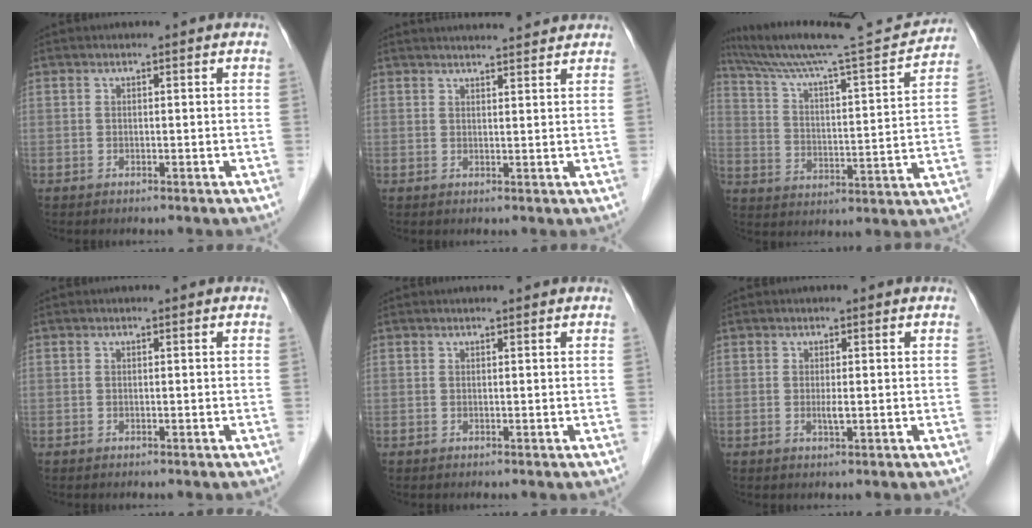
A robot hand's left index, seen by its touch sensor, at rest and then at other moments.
{"total": 8.3, "force": [8.0, 0.5, 2.4], "torque": [-0.032, 0.022, 0.096]}
{"total": 18.6, "force": [17.4, -0.6, 6.4], "torque": [-0.115, -0.023, 0.262]}
{"total": 0.0}
{"total": 1.2, "force": [1.1, 0.0, 0.4], "torque": [-0.007, 0.010, 0.017]}
{"total": 1.1, "force": [-0.2, 0.1, 1.1], "torque": [-0.024, -0.005, -0.001]}